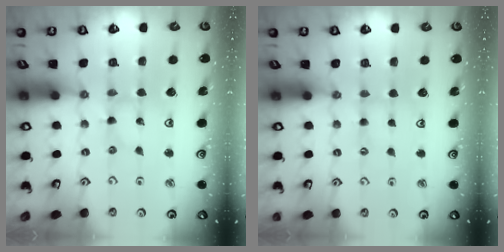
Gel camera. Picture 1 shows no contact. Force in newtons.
{"total": 1.8, "press": 1.8, "slide": 0.3}